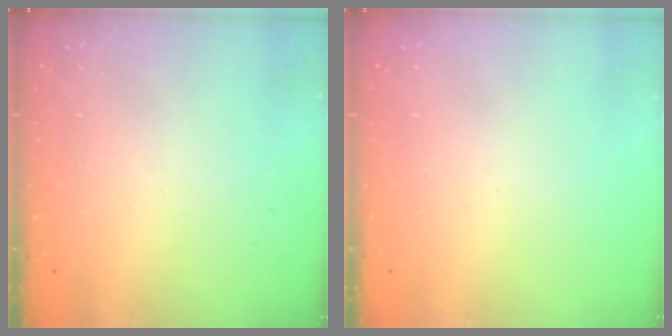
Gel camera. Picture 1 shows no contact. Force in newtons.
{"total": 0.0}